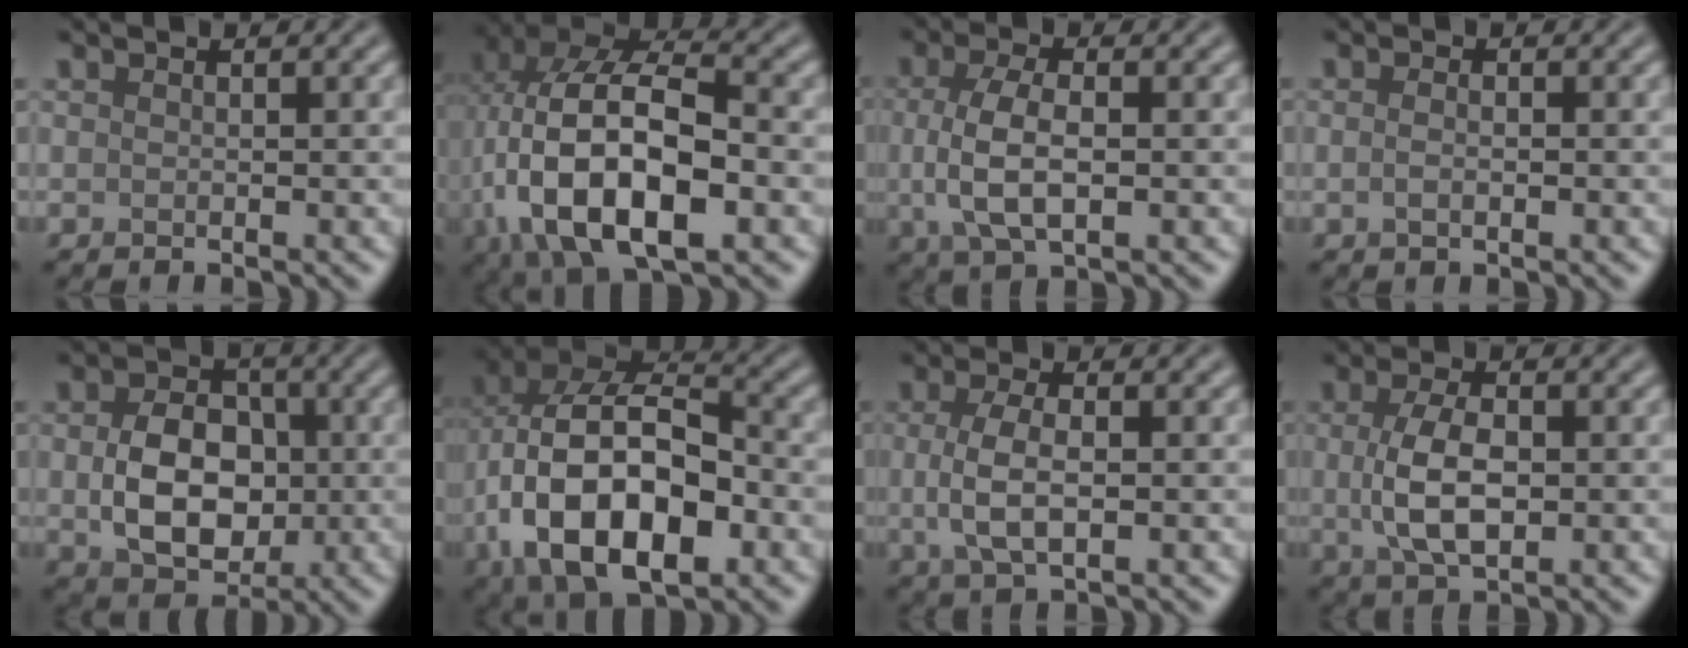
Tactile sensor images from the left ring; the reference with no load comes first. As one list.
[{"total": 15.1, "force": [-2.5, 8.0, 12.5], "torque": [-0.232, -0.001, -0.035]}, {"total": 5.4, "force": [-0.1, 2.4, 4.8], "torque": [-0.107, -0.002, -0.004]}, {"total": 1.3, "force": [-0.2, 0.6, 1.2], "torque": [-0.021, -0.005, -0.004]}, {"total": 7.3, "force": [-0.3, 5.3, 5.0], "torque": [-0.095, -0.007, -0.002]}, {"total": 14.8, "force": [-3.6, 8.5, 11.5], "torque": [-0.218, -0.008, -0.069]}, {"total": 4.3, "force": [-0.1, 1.8, 3.9], "torque": [-0.089, -0.001, -0.002]}, {"total": 5.2, "force": [-0.1, 2.6, 4.5], "torque": [-0.096, -0.001, -0.001]}]